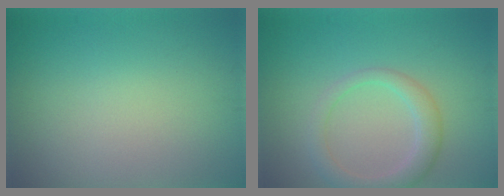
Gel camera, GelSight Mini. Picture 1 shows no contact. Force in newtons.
{"total": 3.1, "press": 3.1, "slide": 0.2}